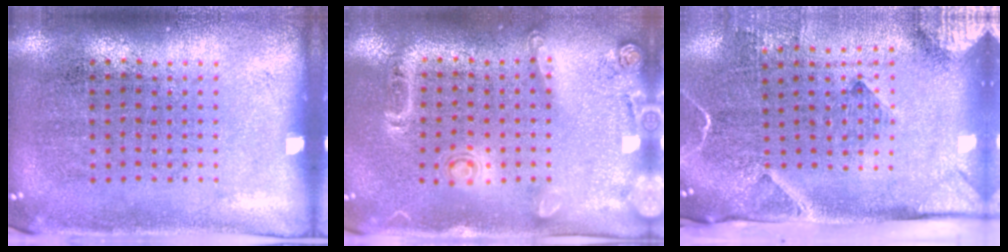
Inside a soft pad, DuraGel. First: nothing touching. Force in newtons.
{"total": 1.6, "press": 1.2, "slide": 1.1}
{"total": 3.1, "press": 2.2, "slide": 2.2}